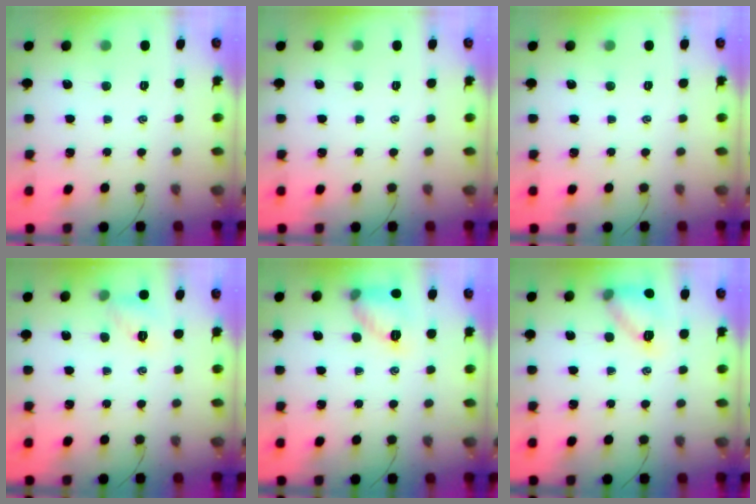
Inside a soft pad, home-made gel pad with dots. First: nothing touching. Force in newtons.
{"total": 0.0}
{"total": 0.0}
{"total": 5.9, "press": 5.8, "slide": 0.5}
{"total": 9.7, "press": 9.6, "slide": 1.1}
{"total": 11.7, "press": 11.7, "slide": 0.8}